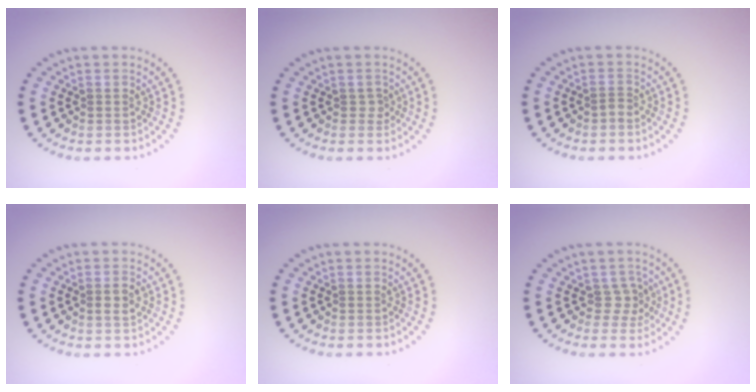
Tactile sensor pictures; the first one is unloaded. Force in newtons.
{"total": 0.9, "press": 0.7, "slide": 0.6}
{"total": 0.9, "press": 0.5, "slide": 0.7}
{"total": 1.4, "press": 1.3, "slide": 0.4}
{"total": 0.0}
{"total": 1.8, "press": 1.4, "slide": 1.2}